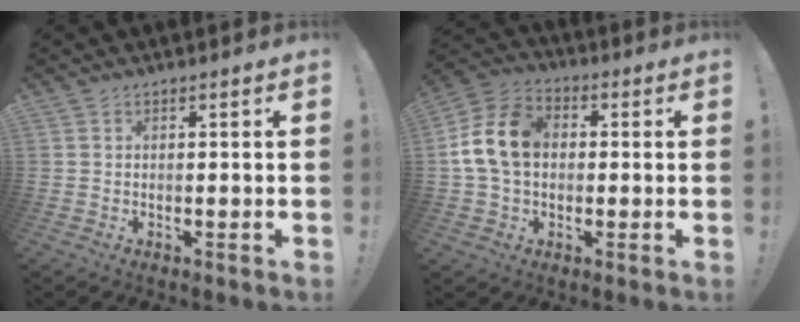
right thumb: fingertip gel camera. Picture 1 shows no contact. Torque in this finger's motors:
{"motor_torque": [1.40, 1.32, 0.60, 0.00, 0.36]}